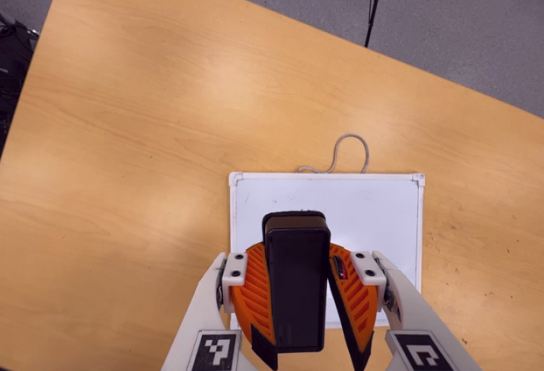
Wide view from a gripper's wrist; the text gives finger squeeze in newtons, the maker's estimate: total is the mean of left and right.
{"total": 9.2, "left": 9.3, "right": 9.1}